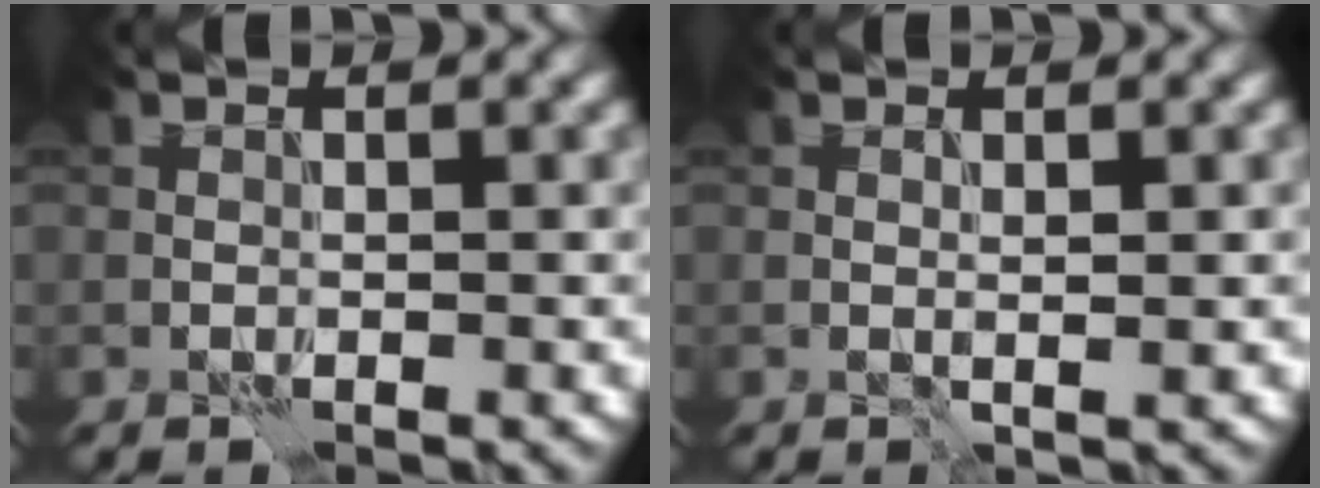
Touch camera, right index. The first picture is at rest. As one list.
[{"total": 0.7, "force": [0.1, -0.1, 0.7], "torque": [-0.012, -0.002, 0.002]}]